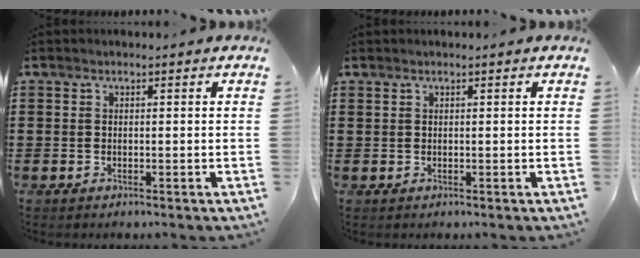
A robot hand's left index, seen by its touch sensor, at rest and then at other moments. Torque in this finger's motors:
{"motor_torque": [0.00, 0.00, 0.00, 0.01]}